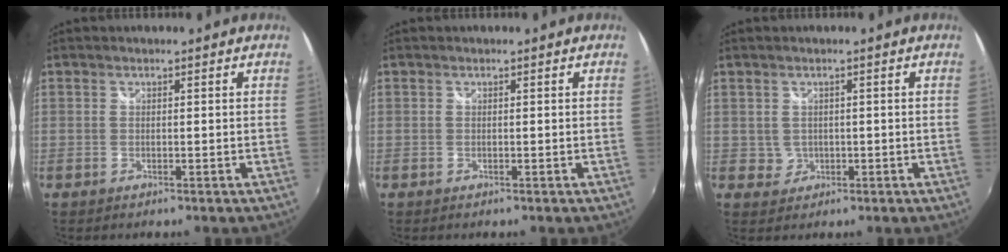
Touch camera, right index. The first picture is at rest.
{"total": 0.0}
{"total": 2.0, "force": [0.2, 2.0, 0.2], "torque": [0.000, 0.004, 0.007]}